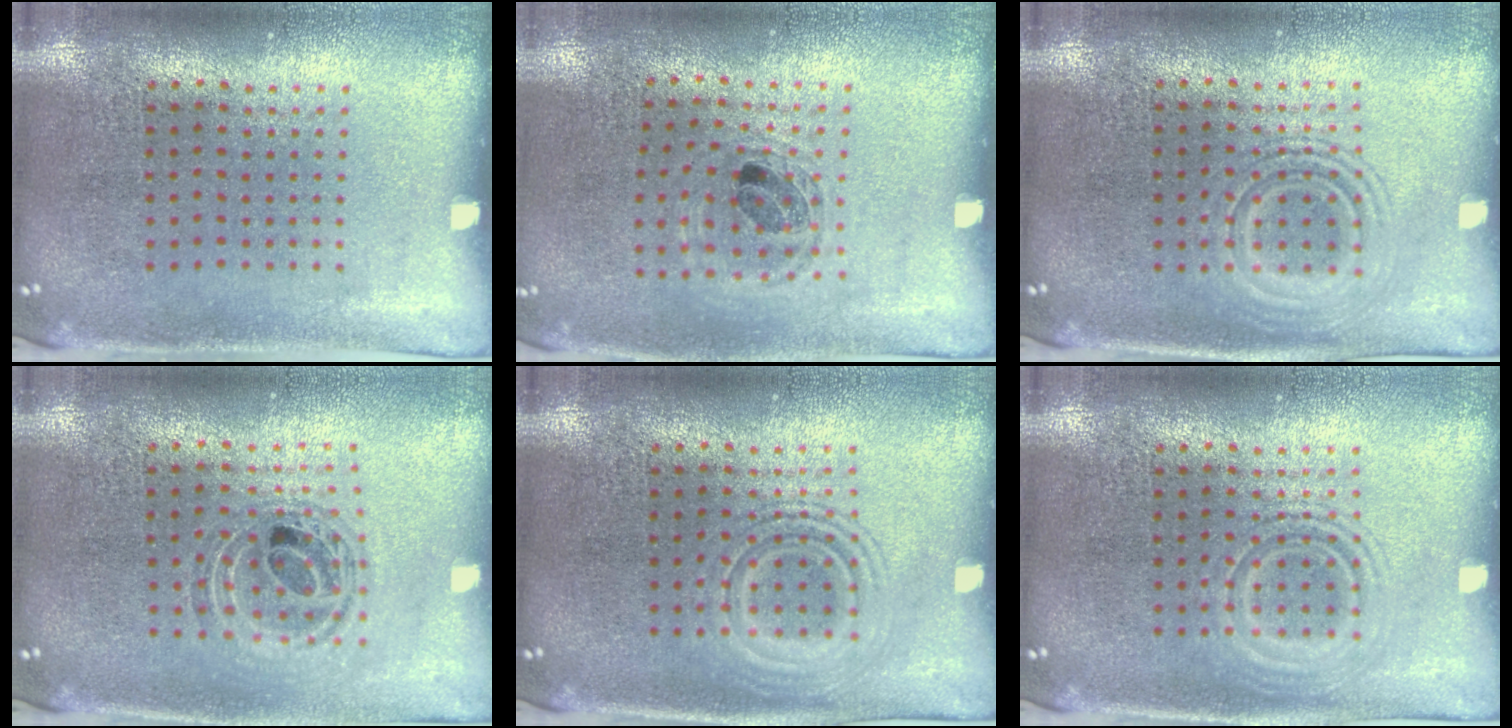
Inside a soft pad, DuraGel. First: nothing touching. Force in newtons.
{"total": 1.0, "press": 0.9, "slide": 0.3}
{"total": 2.8, "press": 2.7, "slide": 0.4}
{"total": 0.9, "press": 0.9, "slide": 0.1}
{"total": 2.8, "press": 2.7, "slide": 0.4}
{"total": 2.4, "press": 2.4, "slide": 0.4}